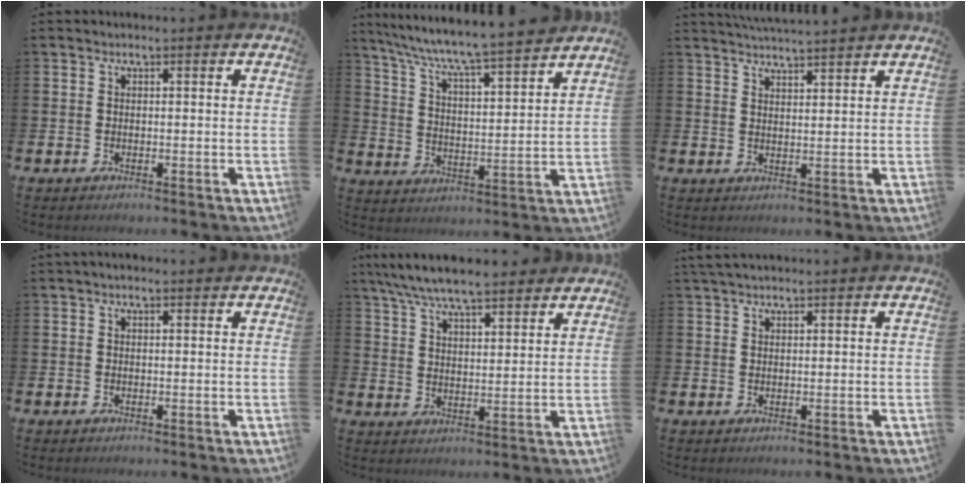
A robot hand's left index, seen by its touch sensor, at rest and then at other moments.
{"total": 7.7, "force": [7.3, 0.0, 2.5], "torque": [-0.082, -0.060, 0.122]}
{"total": 3.7, "force": [3.7, -0.4, 0.0], "torque": [-0.007, -0.020, 0.067]}
{"total": 0.6, "force": [0.4, 0.2, 0.4], "torque": [0.000, 0.001, 0.004]}
{"total": 7.7, "force": [7.2, 1.1, 2.5], "torque": [-0.079, -0.024, 0.133]}
{"total": 1.8, "force": [1.5, 0.4, 0.8], "torque": [-0.019, 0.005, 0.028]}